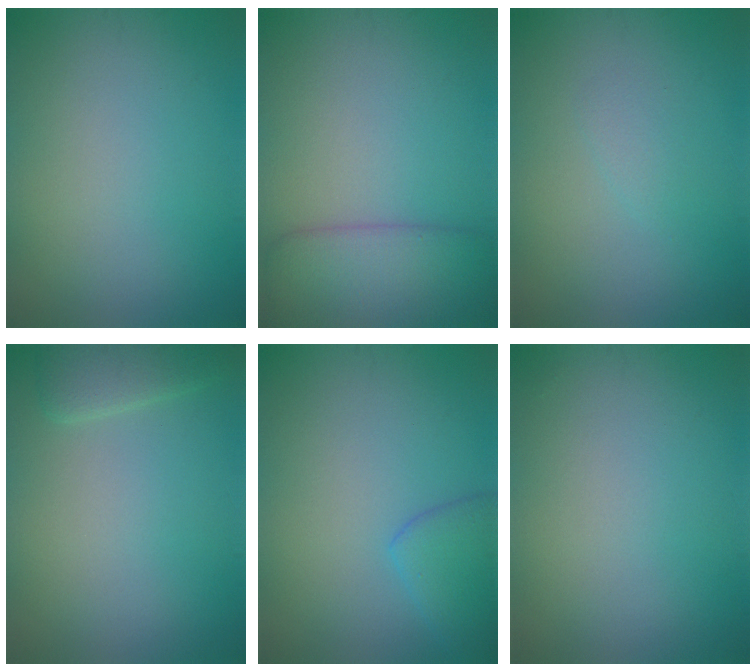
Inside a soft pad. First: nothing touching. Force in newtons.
{"total": 5.1, "press": 5.0, "slide": 0.5}
{"total": 0.9, "press": 0.9, "slide": 0.2}
{"total": 2.1, "press": 2.1, "slide": 0.2}
{"total": 2.6, "press": 2.6, "slide": 0.2}
{"total": 0.0}